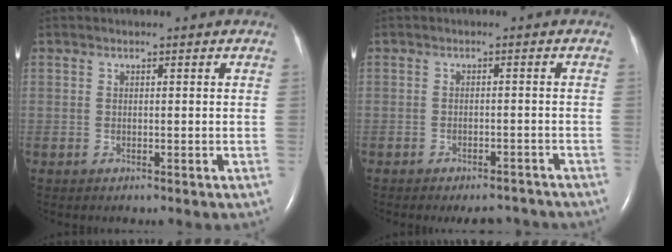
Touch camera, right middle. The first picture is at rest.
{"total": 5.0, "force": [-4.5, 1.5, 1.7], "torque": [-0.013, -0.003, -0.053]}